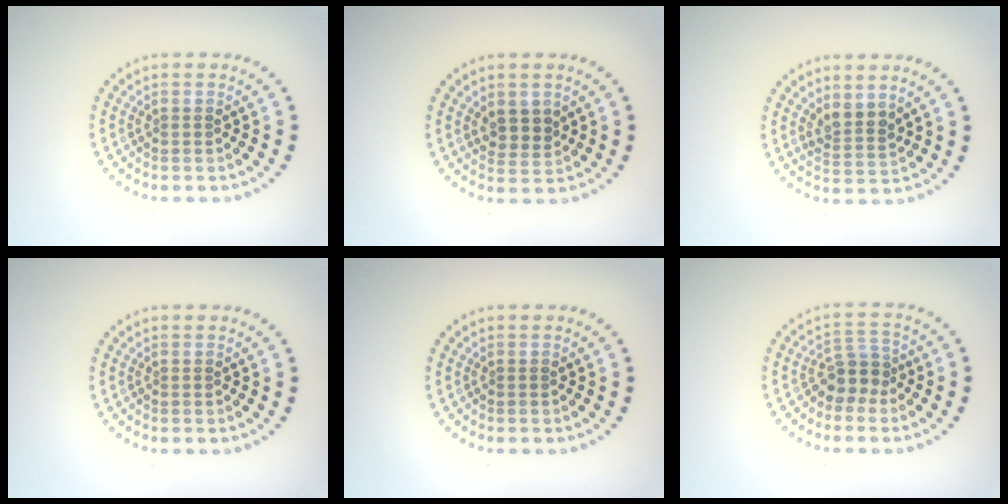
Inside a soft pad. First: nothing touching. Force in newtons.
{"total": 2.2, "press": 2.0, "slide": 0.9}
{"total": 2.2, "press": 1.9, "slide": 1.2}
{"total": 0.0}
{"total": 0.0}
{"total": 2.8, "press": 2.2, "slide": 1.7}